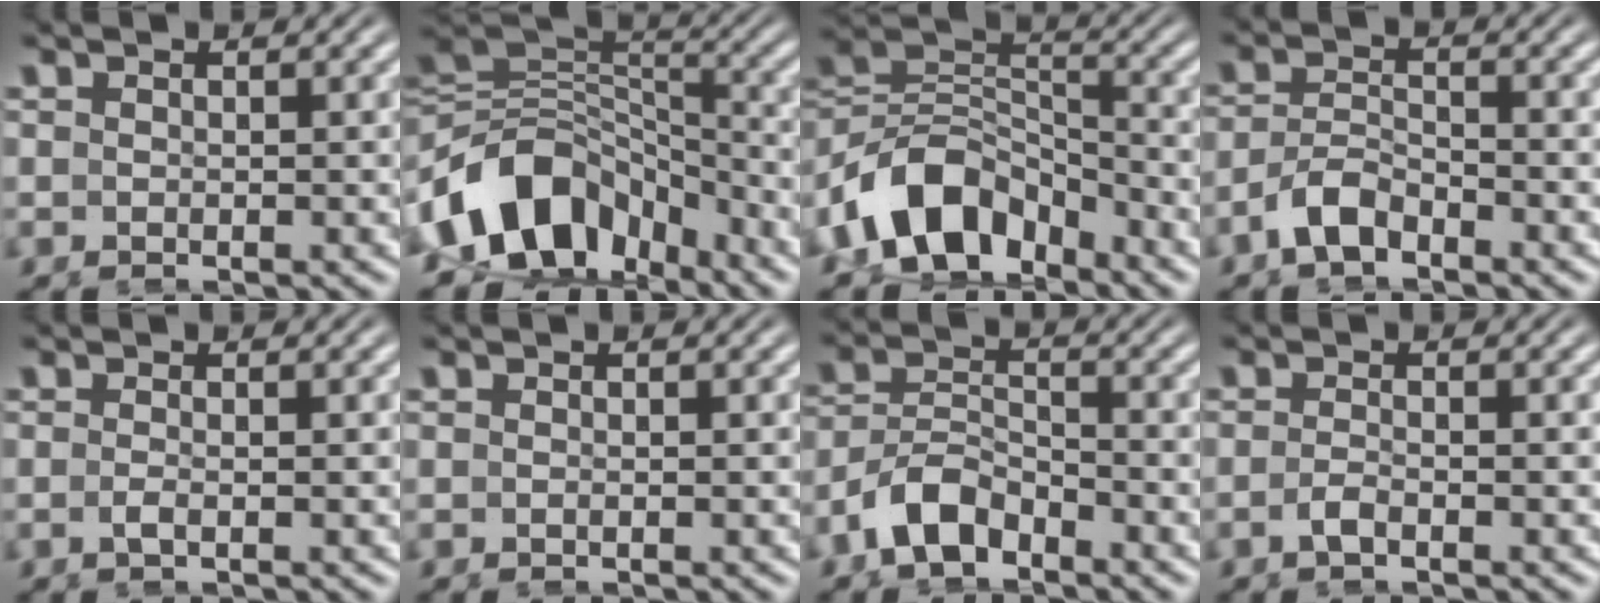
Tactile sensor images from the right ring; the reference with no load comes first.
{"total": 12.0, "force": [-4.1, 8.9, 6.9], "torque": [-0.139, -0.041, -0.059]}
{"total": 9.1, "force": [-4.2, 6.4, 4.9], "torque": [-0.096, -0.029, -0.063]}
{"total": 3.3, "force": [-2.4, 1.6, 1.7], "torque": [-0.029, -0.007, -0.039]}
{"total": 0.9, "force": [-0.7, -0.3, 0.6], "torque": [-0.012, -0.003, -0.010]}
{"total": 0.0}
{"total": 4.8, "force": [-3.2, 2.8, 2.2], "torque": [-0.047, -0.011, -0.053]}
{"total": 1.3, "force": [-1.1, -0.2, 0.6], "torque": [-0.009, -0.001, -0.020]}